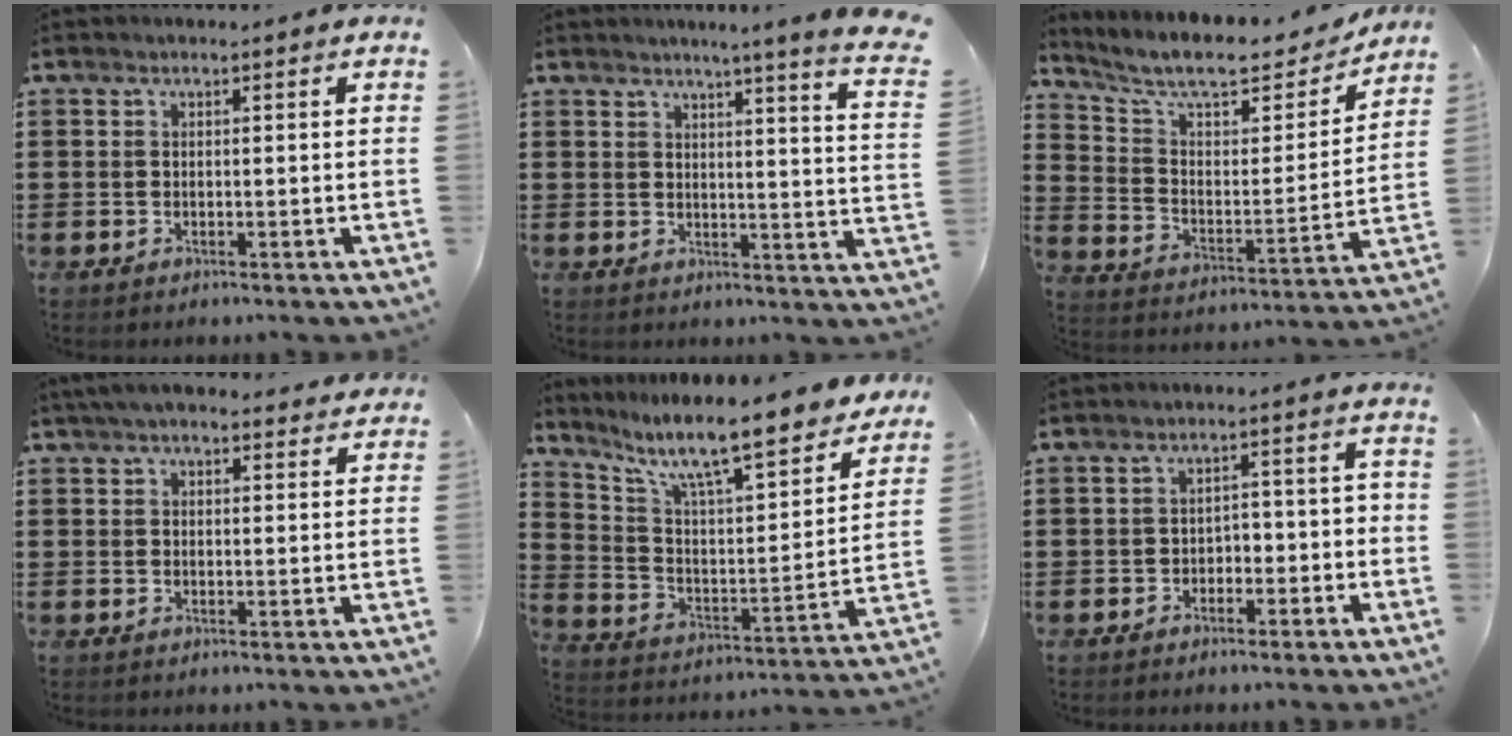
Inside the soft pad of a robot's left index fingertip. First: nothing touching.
{"total": 4.1, "force": [3.2, -1.5, 2.0], "torque": [-0.046, -0.034, 0.047]}
{"total": 9.8, "force": [8.3, 2.0, 4.8], "torque": [-0.120, -0.050, 0.140]}
{"total": 4.1, "force": [3.6, 1.1, 1.6], "torque": [-0.041, -0.001, 0.068]}
{"total": 10.1, "force": [8.2, 1.1, 5.8], "torque": [-0.130, -0.066, 0.130]}
{"total": 2.9, "force": [-2.3, 1.5, 0.9], "torque": [-0.022, 0.006, -0.051]}